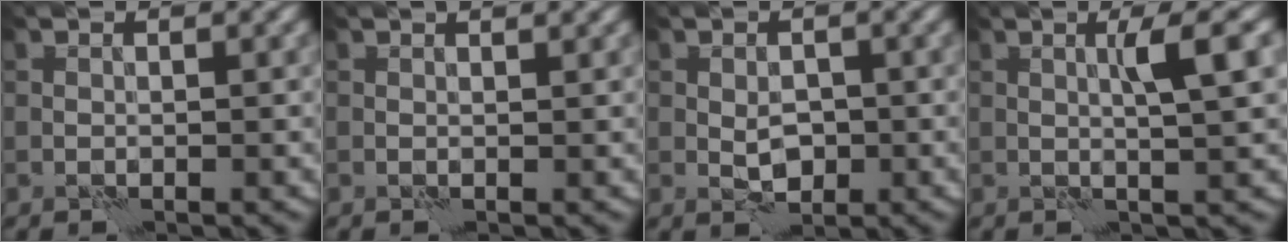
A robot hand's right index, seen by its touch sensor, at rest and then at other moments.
{"total": 1.2, "force": [0.8, 0.3, 0.7], "torque": [-0.012, 0.000, 0.008]}
{"total": 2.2, "force": [-0.4, 1.4, 1.7], "torque": [-0.025, -0.001, -0.006]}
{"total": 3.4, "force": [0.8, 0.0, 3.3], "torque": [-0.055, 0.007, 0.011]}